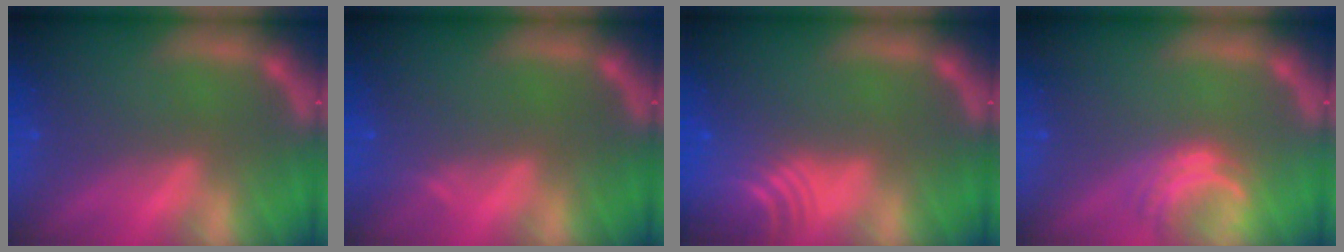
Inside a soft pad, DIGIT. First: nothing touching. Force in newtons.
{"total": 0.9}
{"total": 9.1}
{"total": 3.0}